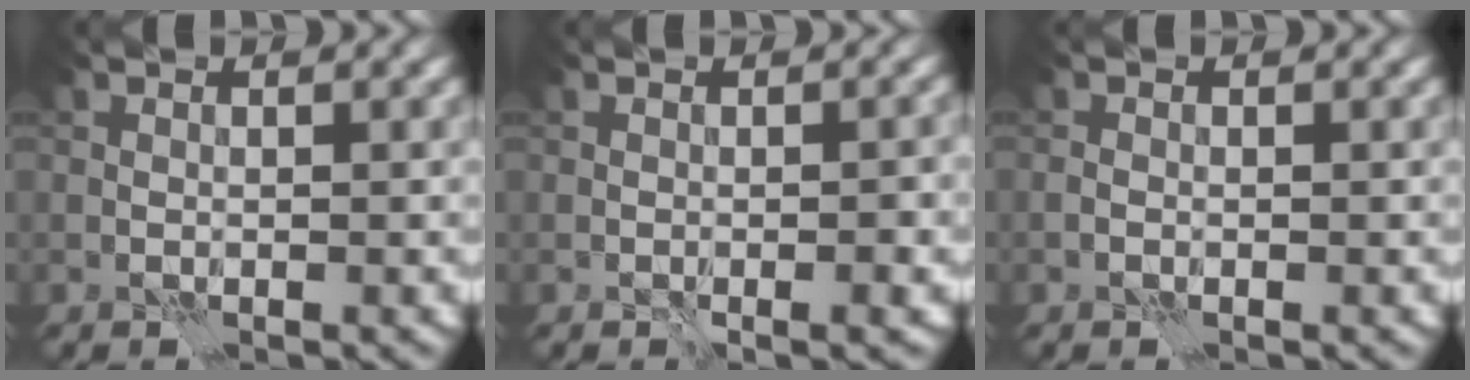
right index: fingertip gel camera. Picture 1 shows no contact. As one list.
[{"total": 1.3, "force": [-0.3, 0.1, 1.3], "torque": [-0.015, 0.002, -0.004]}, {"total": 0.5, "force": [-0.3, 0.3, 0.2], "torque": [-0.004, -0.001, -0.005]}]